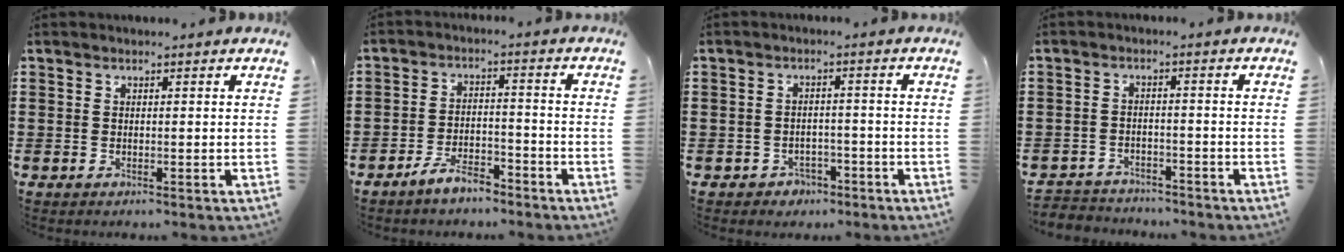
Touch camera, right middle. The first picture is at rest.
{"total": 5.4, "force": [-4.9, 1.4, 1.9], "torque": [-0.042, 0.005, -0.096]}
{"total": 2.4, "force": [-2.1, 1.2, 0.0], "torque": [-0.008, 0.001, -0.048]}
{"total": 3.2, "force": [-3.1, 0.7, -0.4], "torque": [-0.003, -0.002, -0.069]}